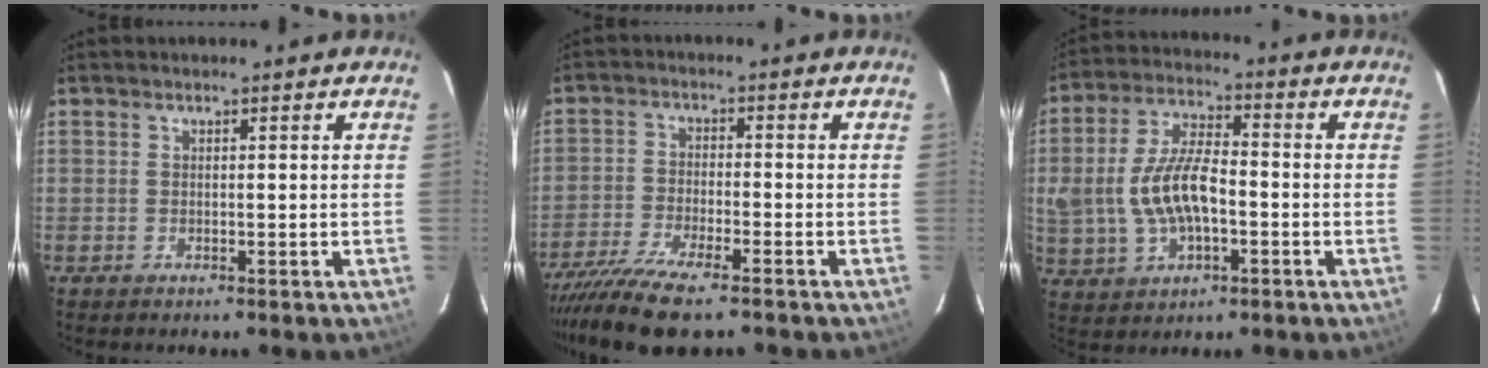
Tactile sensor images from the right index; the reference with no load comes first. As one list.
[{"total": 10.9, "force": [-8.7, 1.9, 6.4], "torque": [-0.151, -0.035, -0.164]}, {"total": 12.6, "force": [-1.9, 6.3, 10.8], "torque": [-0.221, 0.005, -0.026]}]